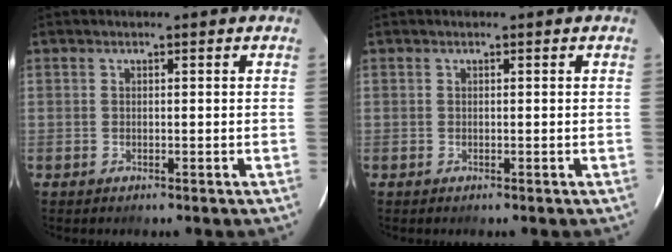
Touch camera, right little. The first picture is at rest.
{"total": 0.0}